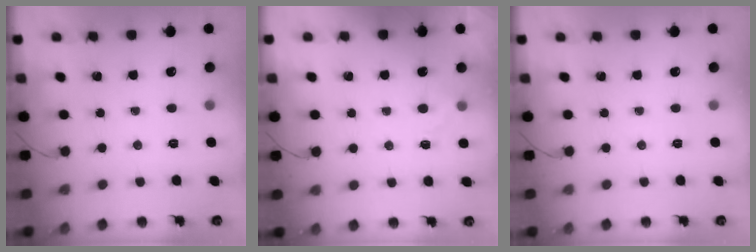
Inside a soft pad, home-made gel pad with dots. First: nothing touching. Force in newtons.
{"total": 3.7, "press": 3.5, "slide": 1.2}
{"total": 0.0}